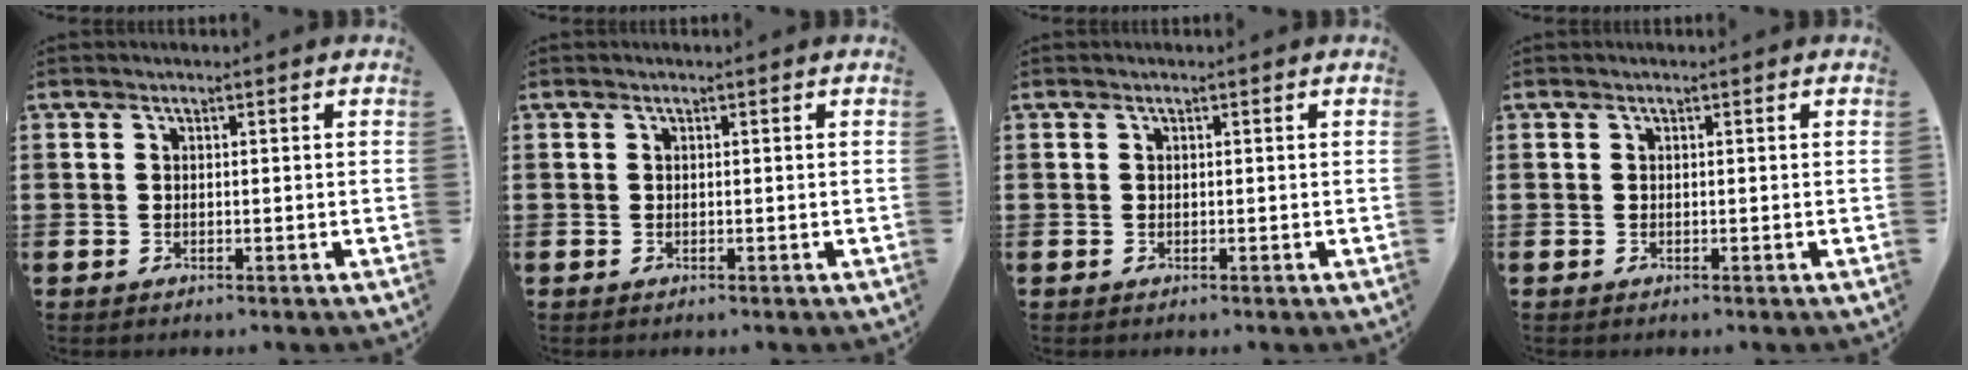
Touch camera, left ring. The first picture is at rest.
{"total": 0.0}
{"total": 0.0}
{"total": 0.0}